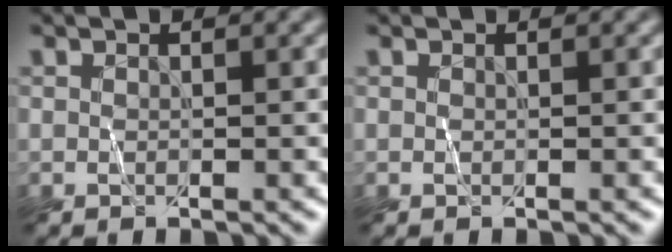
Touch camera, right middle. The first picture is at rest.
{"total": 0.0}